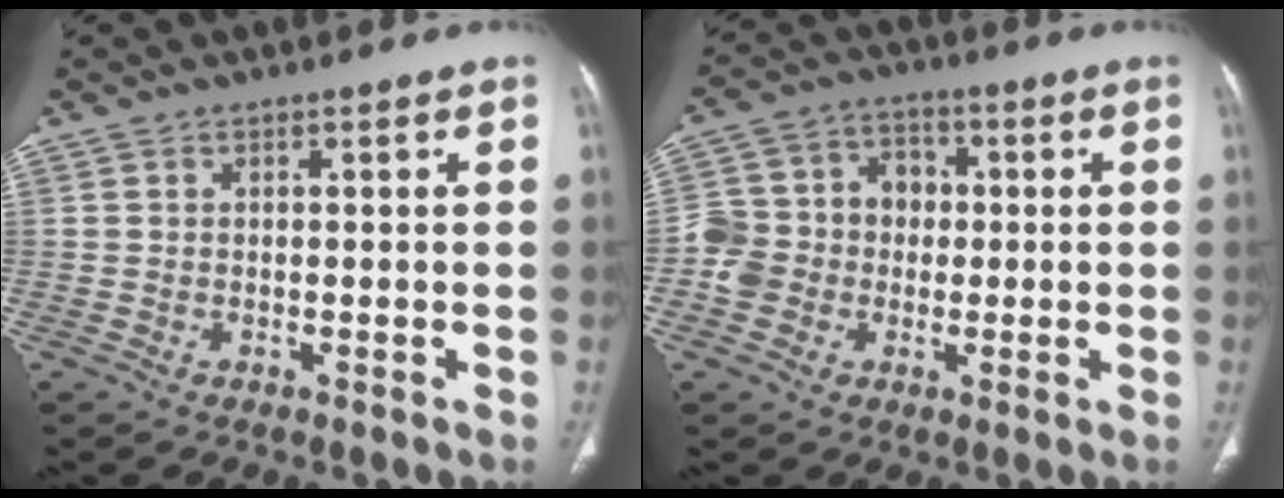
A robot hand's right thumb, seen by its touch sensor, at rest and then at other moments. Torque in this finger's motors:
{"motor_torque": [1.19, 1.09, 0.44, 0.55, -0.01]}